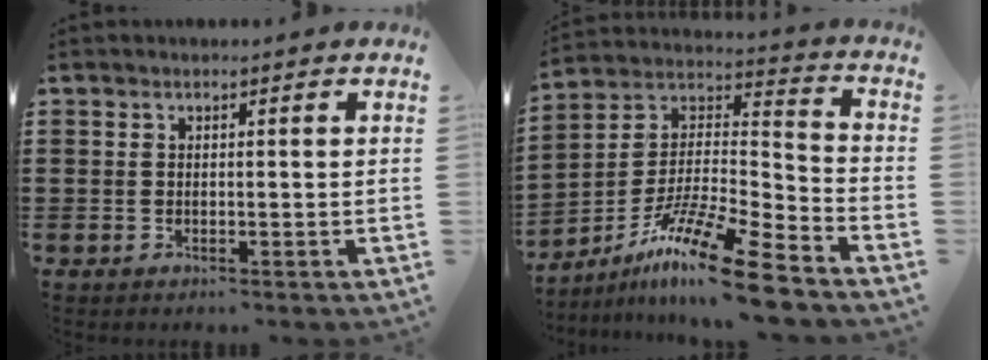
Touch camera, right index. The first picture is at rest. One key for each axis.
{"total": 14.7, "fx": -11.3, "fy": 1.0, "fz": 9.4, "tx": -0.169, "ty": 0.026, "tz": -0.212}